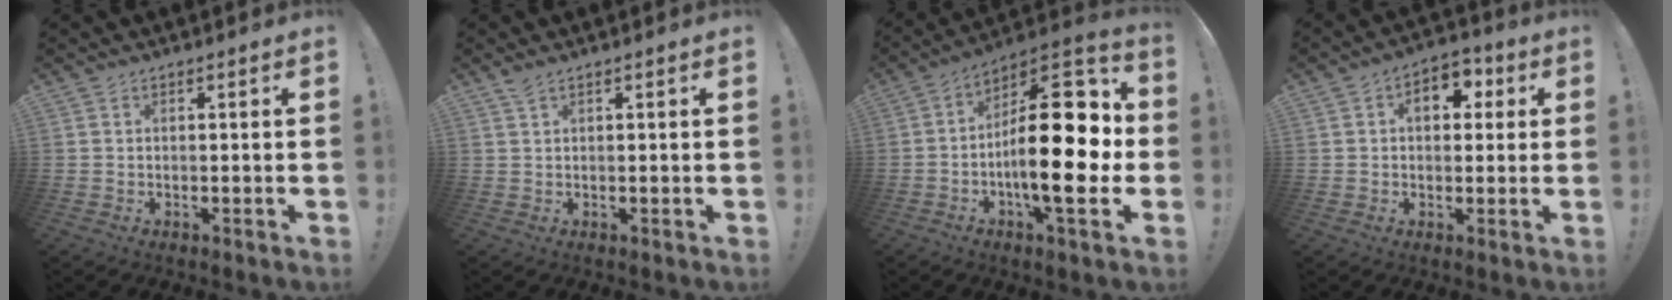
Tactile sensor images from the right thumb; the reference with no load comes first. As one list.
[{"total": 1.8, "force": [1.4, 0.4, 1.2], "torque": [-0.017, -0.002, 0.023]}, {"total": 25.6, "force": [-2.0, 10.0, 23.5], "torque": [-0.370, 0.007, -0.030]}, {"total": 7.8, "force": [1.9, 5.4, 5.2], "torque": [-0.059, 0.003, 0.027]}]